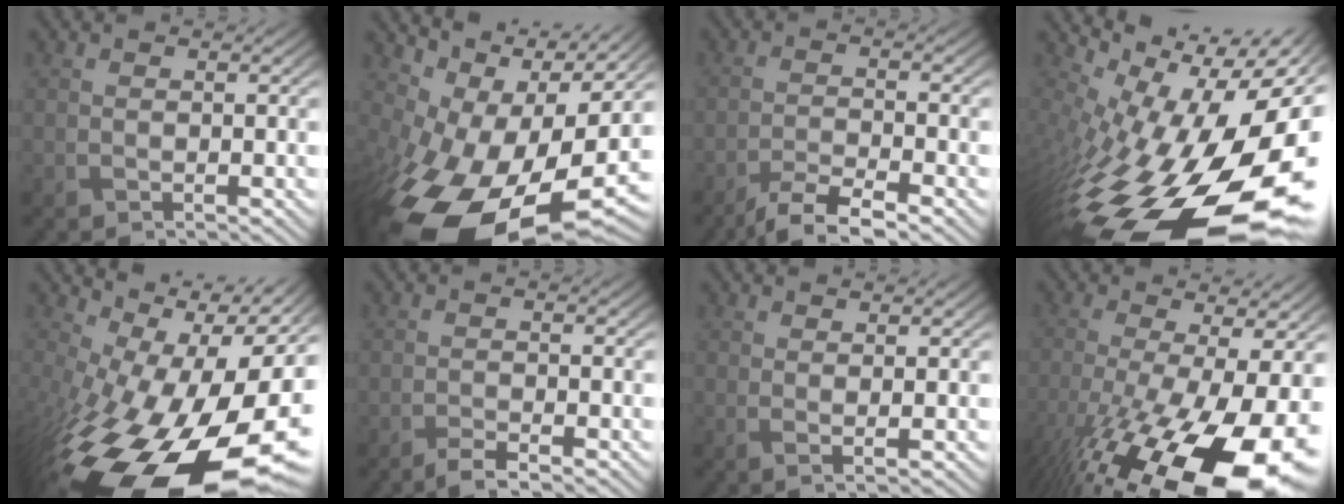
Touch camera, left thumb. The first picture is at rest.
{"total": 15.4, "force": [-3.6, 8.1, 12.5], "torque": [-0.219, -0.021, -0.047]}
{"total": 5.0, "force": [-3.9, 0.8, 2.9], "torque": [-0.055, -0.003, -0.078]}
{"total": 19.3, "force": [-6.0, 8.5, 16.2], "torque": [-0.274, -0.036, -0.095]}
{"total": 19.1, "force": [-5.8, 10.1, 15.1], "torque": [-0.265, -0.059, -0.082]}
{"total": 2.1, "force": [-1.7, 0.2, 1.2], "torque": [-0.020, 0.002, -0.039]}
{"total": 1.4, "force": [0.6, 0.2, 1.2], "torque": [-0.025, -0.003, 0.012]}
{"total": 19.5, "force": [-9.1, 7.0, 15.8], "torque": [-0.296, -0.063, -0.131]}